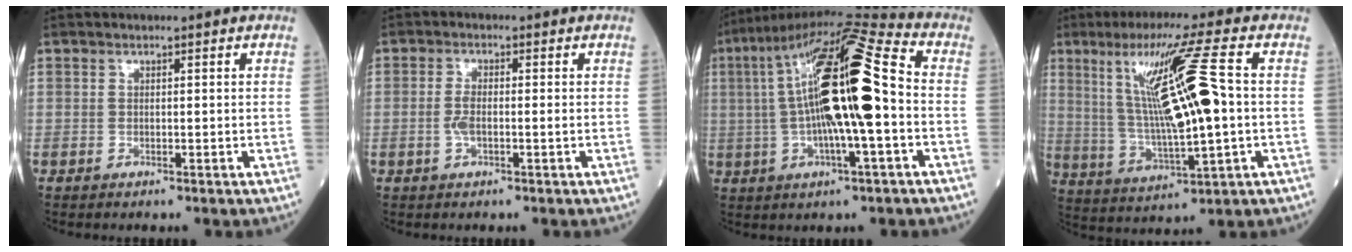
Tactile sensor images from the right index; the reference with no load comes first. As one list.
[{"total": 2.7, "force": [-0.5, 0.9, 2.5], "torque": [-0.063, 0.001, -0.009]}, {"total": 21.9, "force": [0.7, 3.4, 21.6], "torque": [-0.415, 0.029, 0.003]}, {"total": 16.6, "force": [2.6, 0.7, 16.3], "torque": [-0.312, 0.010, 0.048]}]